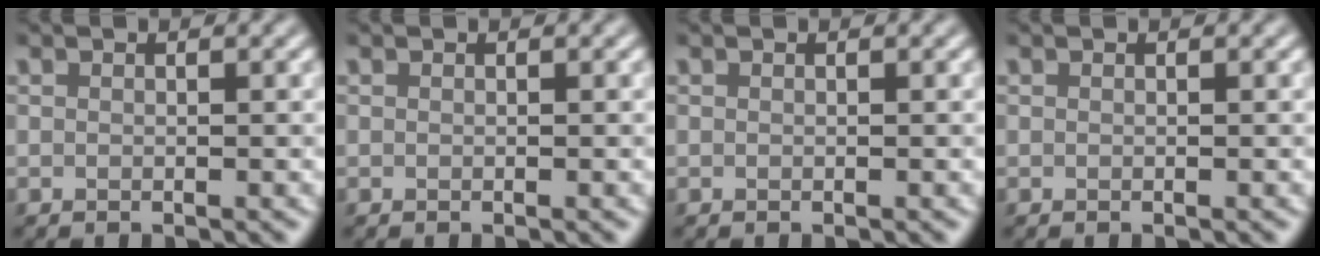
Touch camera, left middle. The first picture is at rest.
{"total": 0.0}
{"total": 0.0}
{"total": 0.0}